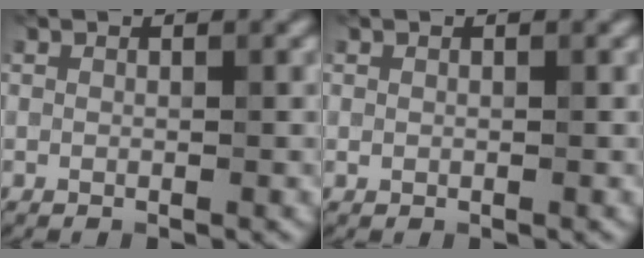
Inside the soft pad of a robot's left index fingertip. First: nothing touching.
{"total": 0.0}